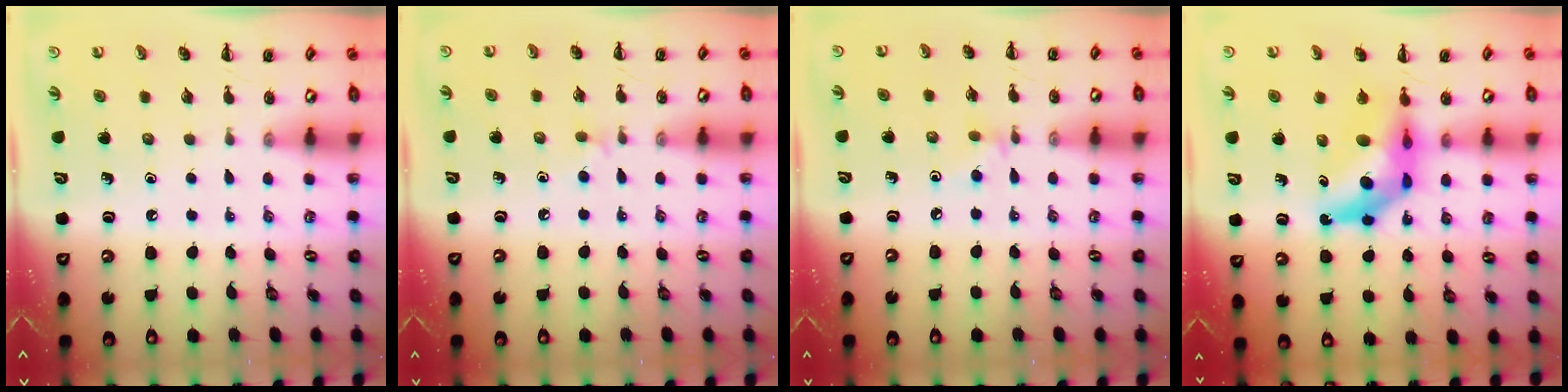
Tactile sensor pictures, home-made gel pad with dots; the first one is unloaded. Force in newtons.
{"total": 3.4, "press": 3.1, "slide": 1.4}
{"total": 2.8, "press": 2.6, "slide": 1.0}
{"total": 9.7, "press": 9.1, "slide": 3.3}